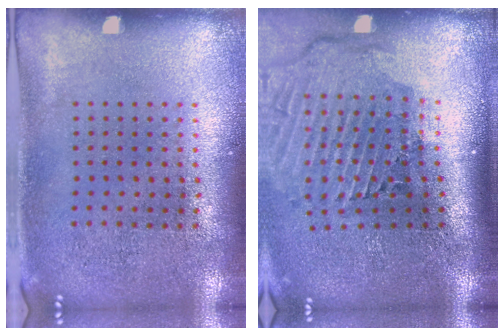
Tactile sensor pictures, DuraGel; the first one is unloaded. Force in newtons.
{"total": 2.9, "press": 2.1, "slide": 2.0}